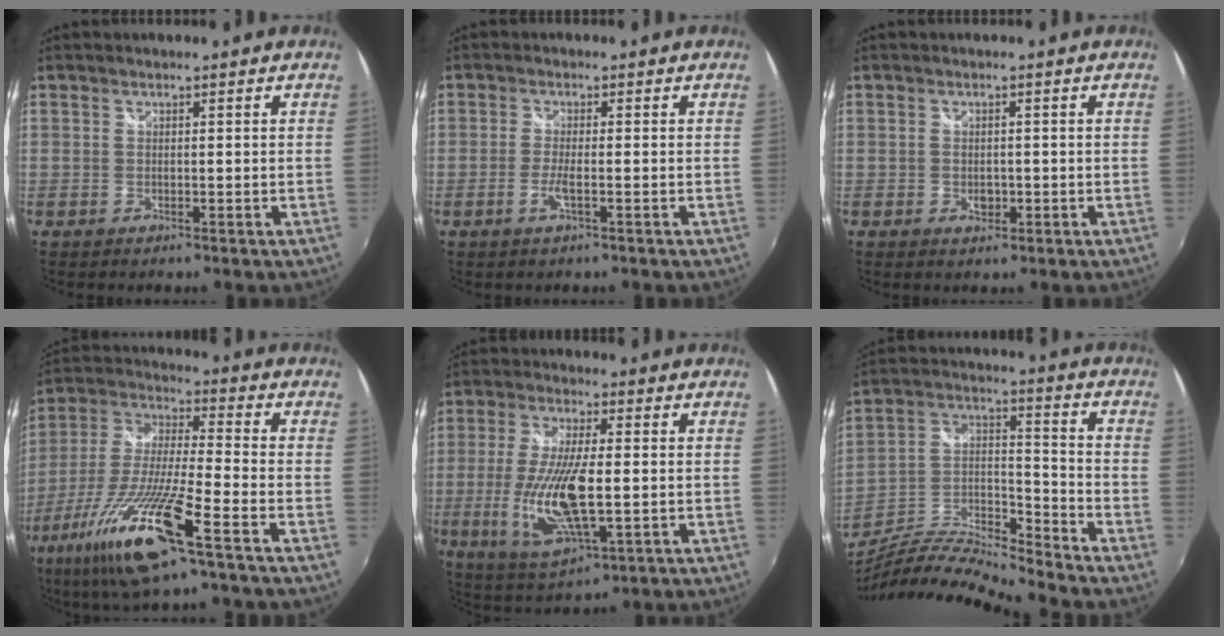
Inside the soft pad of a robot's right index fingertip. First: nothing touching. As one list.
[{"total": 2.4, "force": [-0.9, 0.1, 2.2], "torque": [-0.050, -0.005, -0.019]}, {"total": 2.0, "force": [-0.4, 1.5, 1.2], "torque": [-0.018, -0.001, -0.007]}, {"total": 18.4, "force": [-10.0, 1.3, 15.4], "torque": [-0.322, -0.035, -0.194]}, {"total": 14.8, "force": [-1.8, 4.8, 13.9], "torque": [-0.281, -0.018, -0.027]}, {"total": 13.4, "force": [-11.6, 1.0, 6.6], "torque": [-0.139, -0.001, -0.227]}]